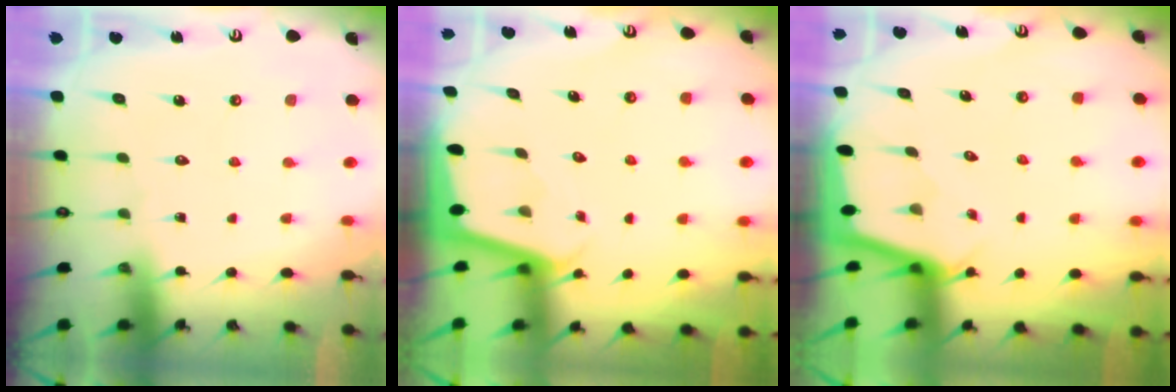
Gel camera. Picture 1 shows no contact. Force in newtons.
{"total": 1.9, "press": 1.9, "slide": 0.1}
{"total": 2.1, "press": 2.1, "slide": 0.2}